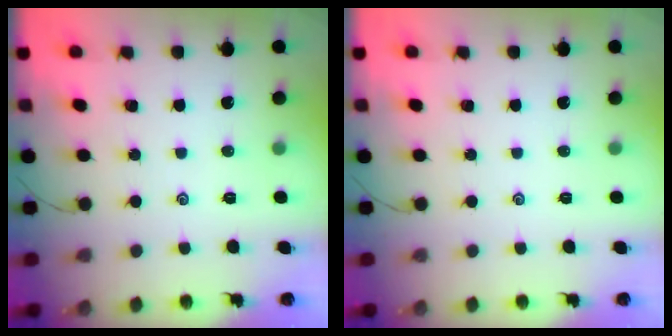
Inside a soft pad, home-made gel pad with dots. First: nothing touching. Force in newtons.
{"total": 0.0}